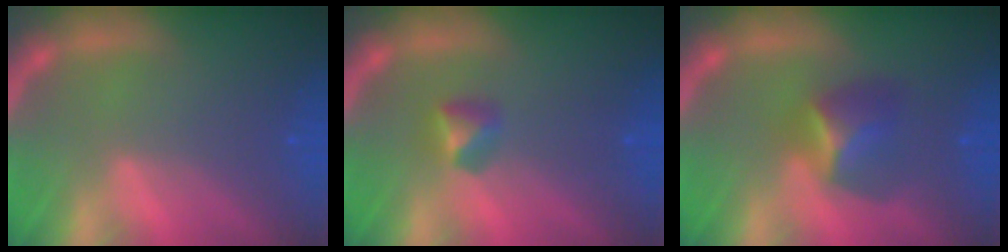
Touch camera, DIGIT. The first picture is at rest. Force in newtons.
{"total": 1.9}
{"total": 4.0}